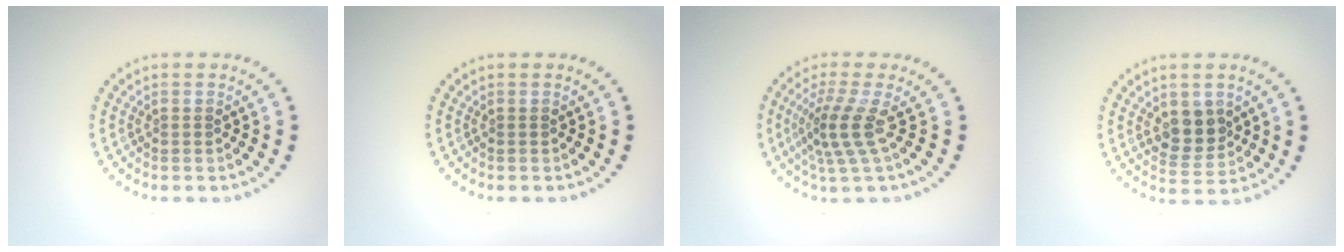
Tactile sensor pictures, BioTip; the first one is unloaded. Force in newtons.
{"total": 0.0}
{"total": 3.5, "press": 2.4, "slide": 2.5}
{"total": 3.4, "press": 3.3, "slide": 1.0}